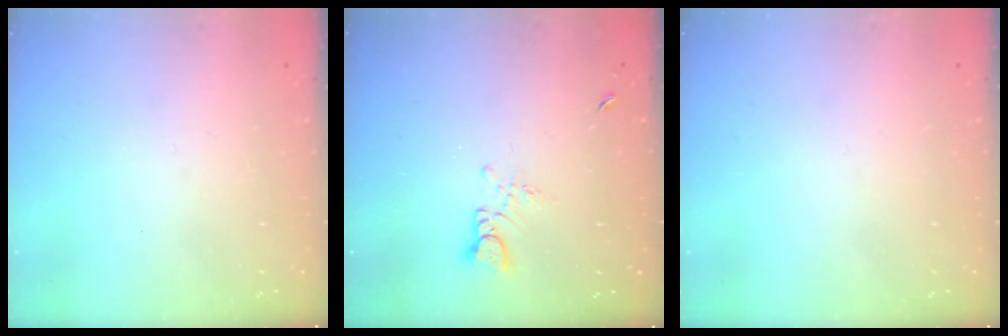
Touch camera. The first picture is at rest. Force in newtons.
{"total": 2.7, "press": 2.7, "slide": 0.2}
{"total": 0.0}